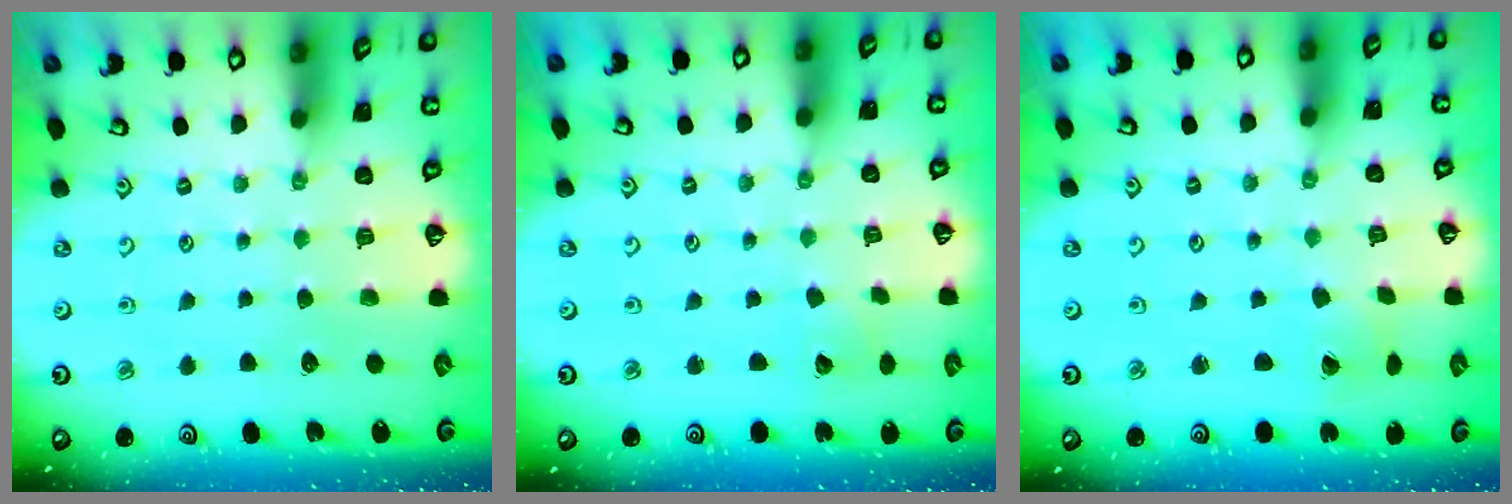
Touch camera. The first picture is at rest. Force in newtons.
{"total": 2.8, "press": 2.8, "slide": 0.4}
{"total": 2.2, "press": 2.2, "slide": 0.3}